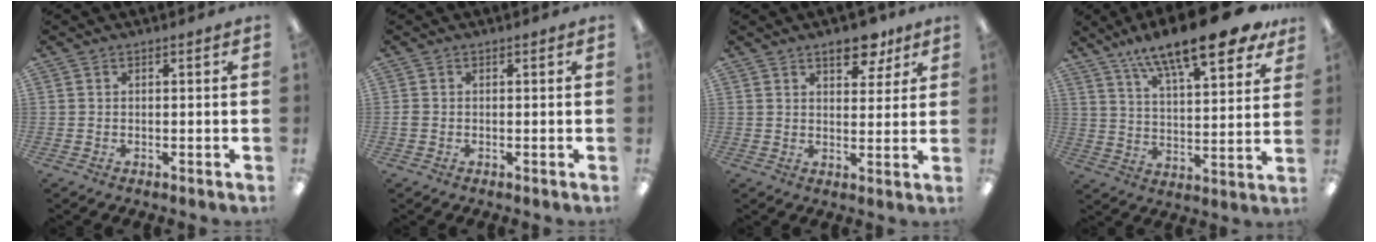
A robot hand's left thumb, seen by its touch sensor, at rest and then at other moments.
{"total": 1.1, "force": [-0.3, 1.0, 0.5], "torque": [-0.008, 0.004, -0.006]}
{"total": 8.5, "force": [5.6, 4.2, 4.8], "torque": [-0.043, -0.028, 0.091]}
{"total": 17.3, "force": [13.0, 4.2, 10.6], "torque": [-0.171, -0.081, 0.214]}